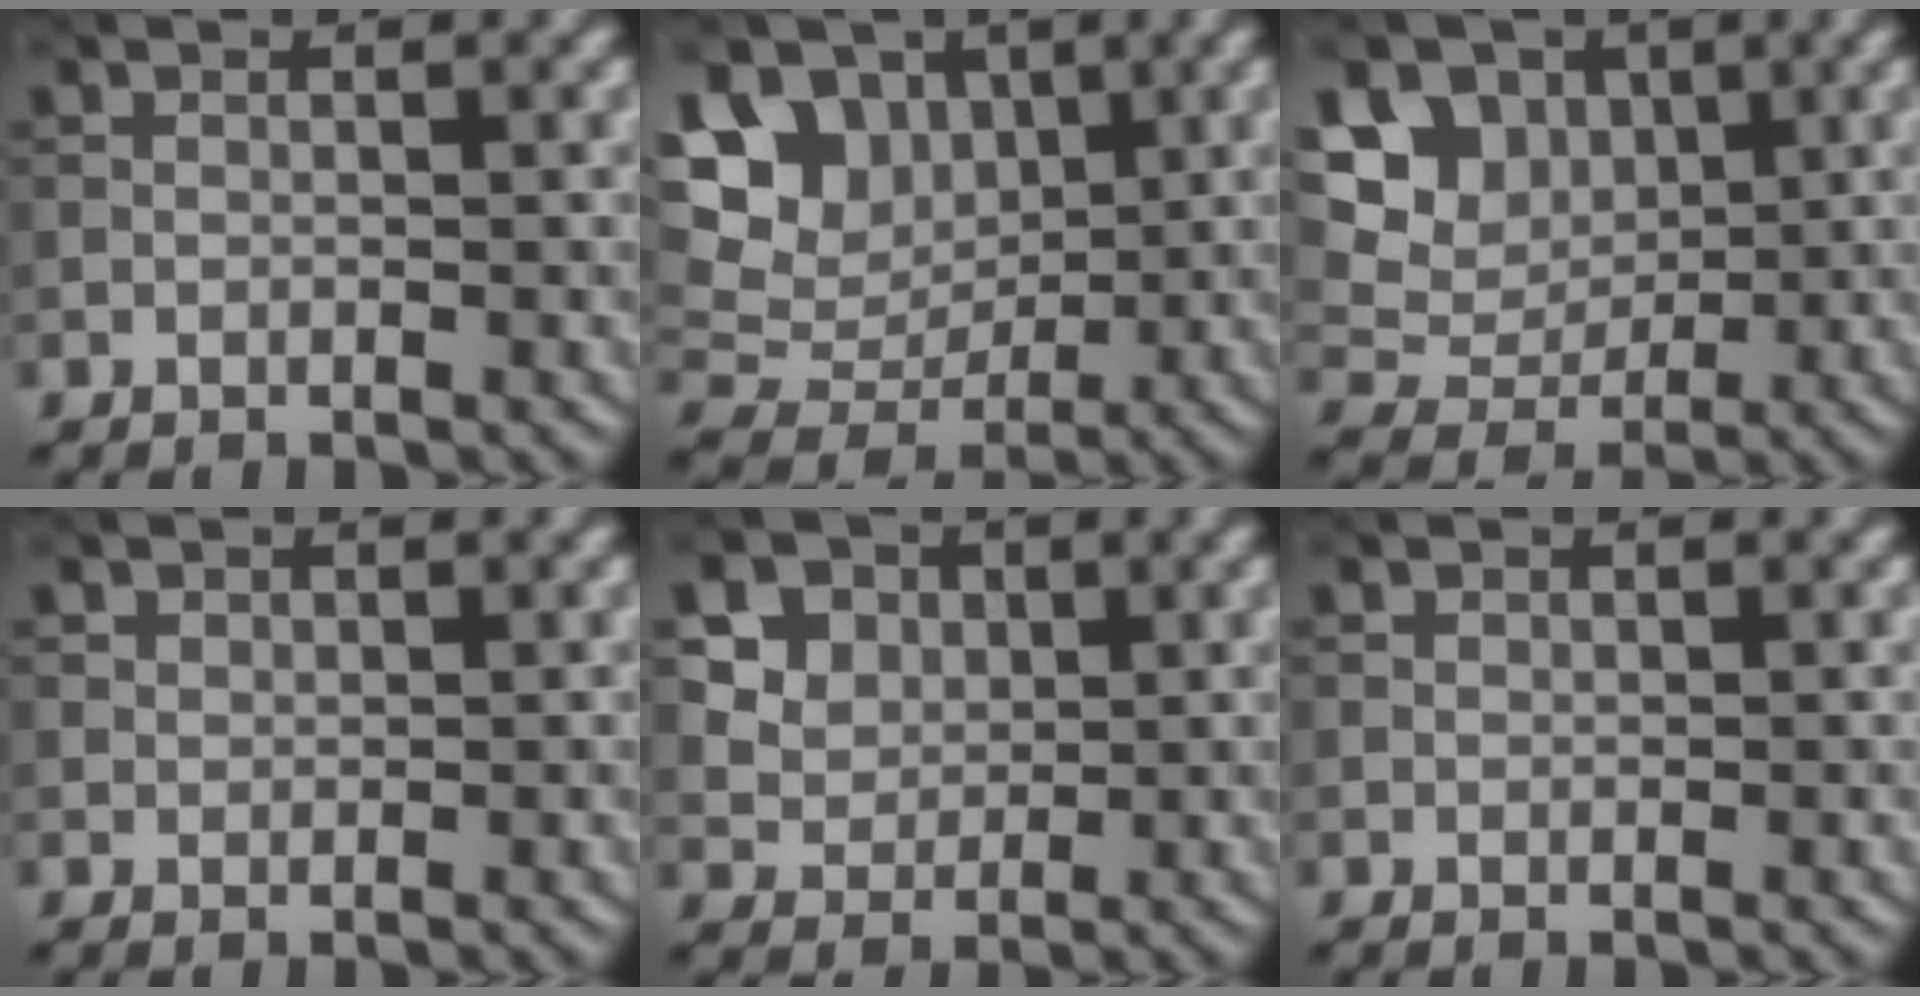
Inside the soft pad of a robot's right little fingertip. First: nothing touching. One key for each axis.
{"total": 7.8, "fx": 3.1, "fy": 6.2, "fz": 3.6, "tx": -0.069, "ty": 0.011, "tz": 0.043}
{"total": 7.2, "fx": 3.1, "fy": 5.9, "fz": 2.8, "tx": -0.059, "ty": 0.019, "tz": 0.046}
{"total": 0.7, "fx": 0.5, "fy": 0.5, "fz": 0.1, "tx": -0.003, "ty": 0.001, "tz": 0.011}
{"total": 9.4, "fx": 4.4, "fy": 7.3, "fz": 3.9, "tx": -0.092, "ty": 0.028, "tz": 0.061}
{"total": 0.0}